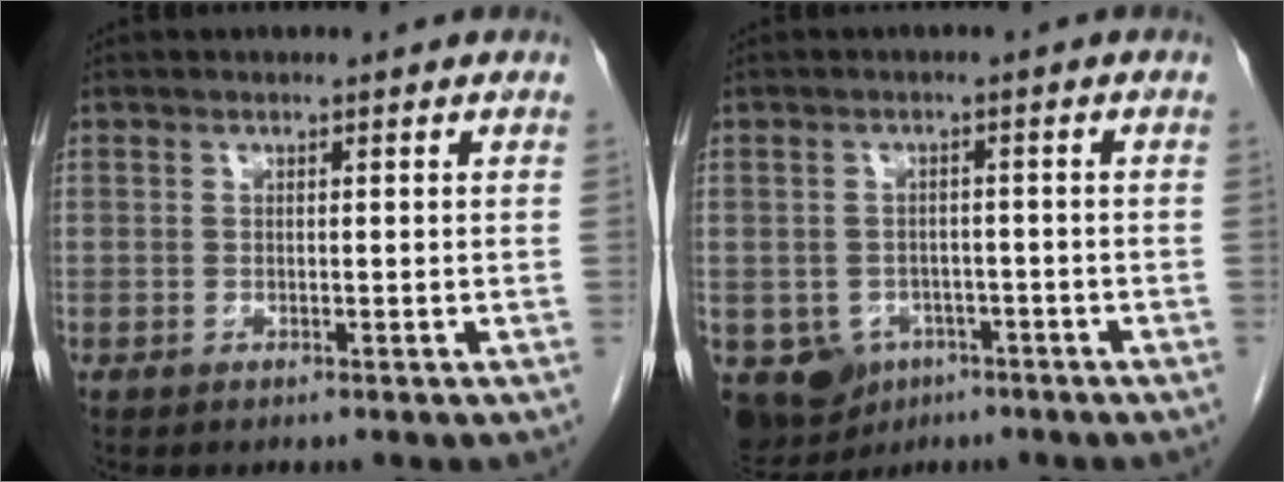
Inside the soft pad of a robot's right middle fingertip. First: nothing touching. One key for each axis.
{"total": 8.1, "fx": -4.0, "fy": 6.6, "fz": 2.5, "tx": -0.058, "ty": 0.003, "tz": -0.050}